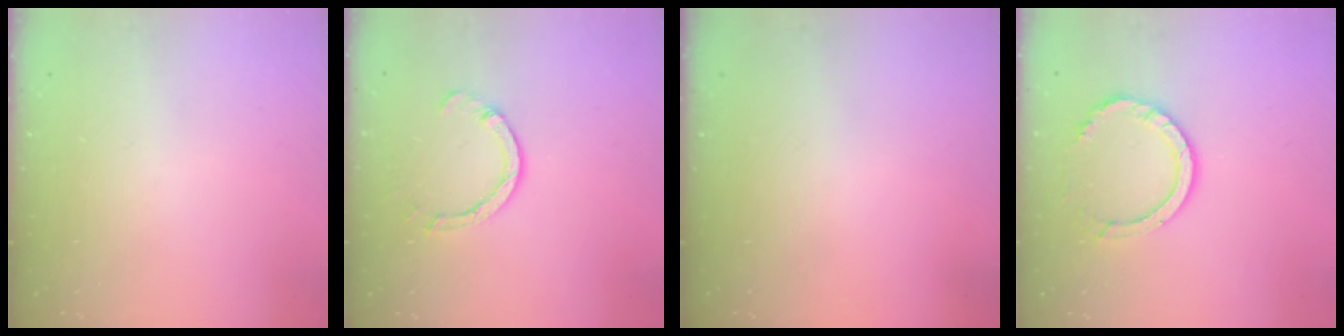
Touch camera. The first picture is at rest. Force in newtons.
{"total": 4.2, "press": 4.2, "slide": 0.1}
{"total": 0.0}
{"total": 9.7, "press": 9.6, "slide": 0.9}